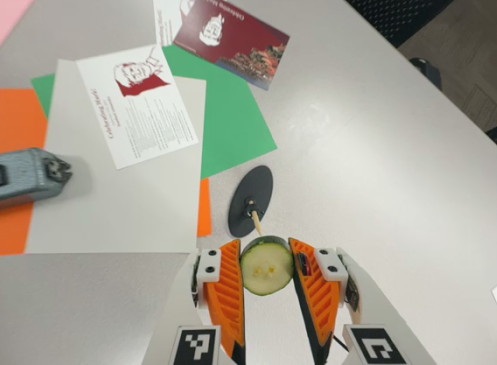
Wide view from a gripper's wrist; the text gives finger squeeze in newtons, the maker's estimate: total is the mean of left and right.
{"total": 11.8, "left": 12.3, "right": 11.4}